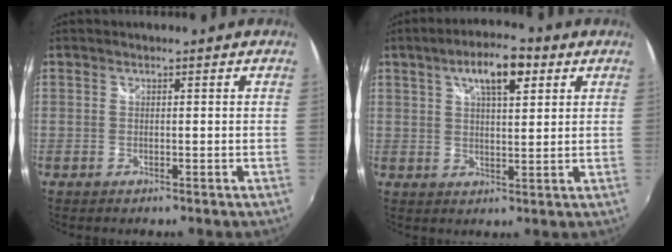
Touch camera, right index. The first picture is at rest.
{"total": 8.8, "force": [4.2, 3.1, 7.1], "torque": [-0.117, 0.019, 0.070]}